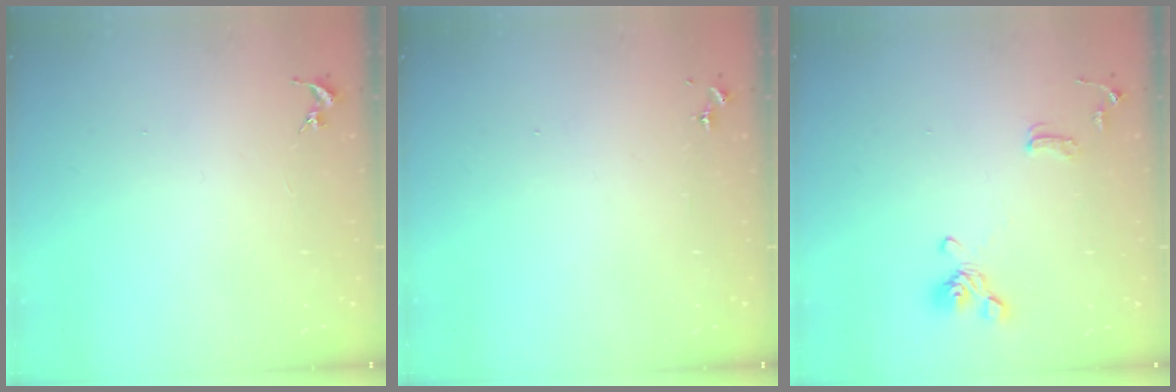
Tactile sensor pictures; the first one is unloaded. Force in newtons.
{"total": 0.0}
{"total": 10.8, "press": 10.7, "slide": 1.5}